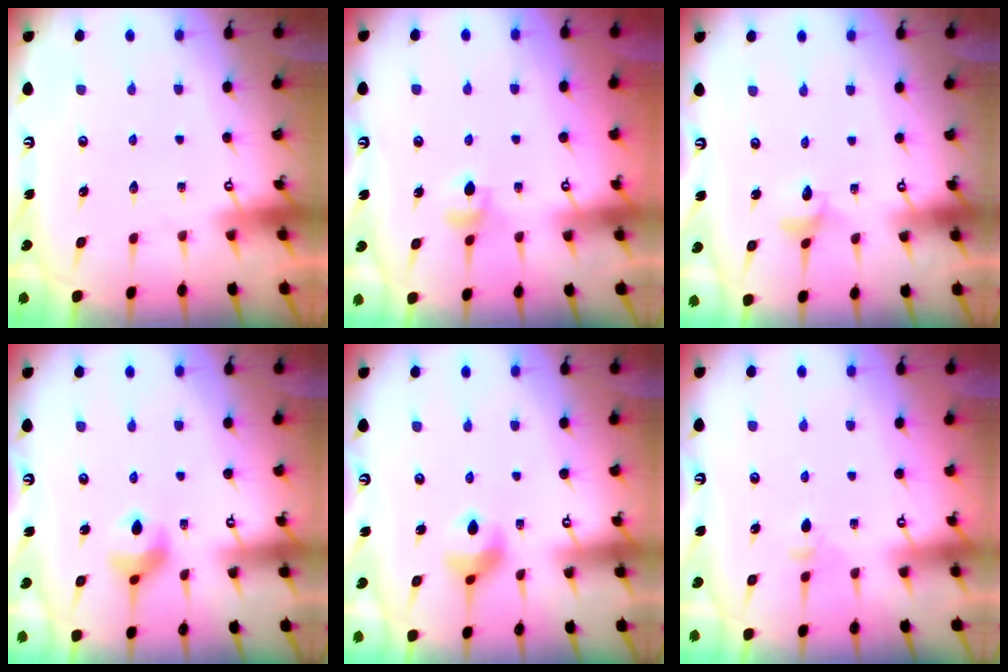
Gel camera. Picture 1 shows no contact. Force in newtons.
{"total": 5.0, "press": 4.9, "slide": 0.8}
{"total": 3.6, "press": 3.5, "slide": 0.4}
{"total": 8.9, "press": 8.8, "slide": 1.2}
{"total": 8.9, "press": 8.8, "slide": 1.2}
{"total": 3.1, "press": 3.0, "slide": 0.7}